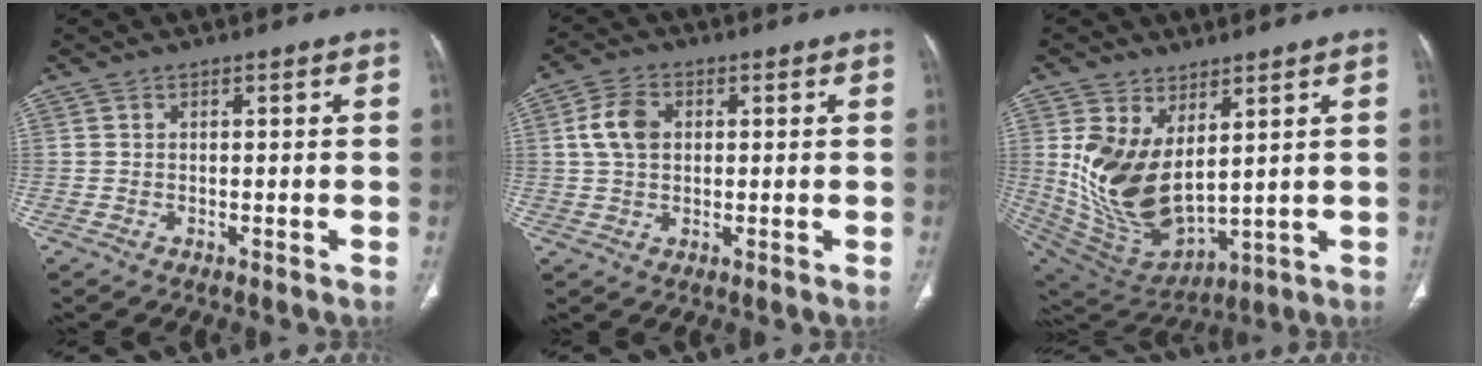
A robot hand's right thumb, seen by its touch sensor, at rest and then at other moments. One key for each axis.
{"total": 6.4, "fx": 1.2, "fy": 4.5, "fz": 4.4, "tx": -0.083, "ty": 0.008, "tz": 0.020}
{"total": 16.0, "fx": 4.3, "fy": 9.3, "fz": 12.3, "tx": -0.223, "ty": -0.037, "tz": 0.116}